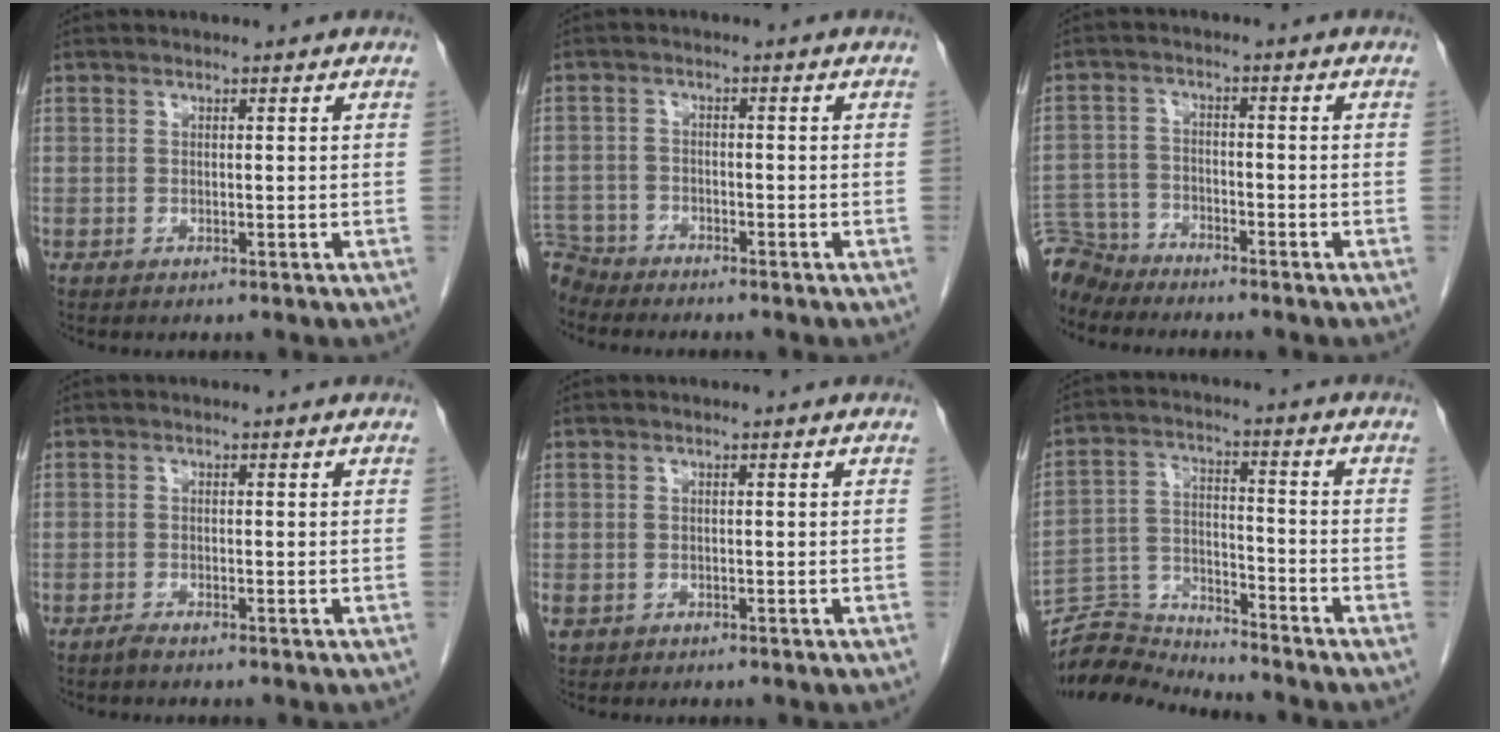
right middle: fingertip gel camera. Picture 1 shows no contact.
{"total": 5.0, "force": [-4.8, 1.1, -0.6], "torque": [0.019, -0.006, -0.094]}
{"total": 6.2, "force": [-6.0, 1.2, -0.4], "torque": [0.009, -0.002, -0.118]}
{"total": 1.0, "force": [-0.9, 0.0, 0.5], "torque": [-0.014, -0.002, -0.017]}
{"total": 1.6, "force": [-0.8, 1.3, 0.6], "torque": [-0.015, 0.001, -0.008]}
{"total": 8.3, "force": [-8.1, -0.5, -1.3], "torque": [0.021, 0.017, -0.151]}